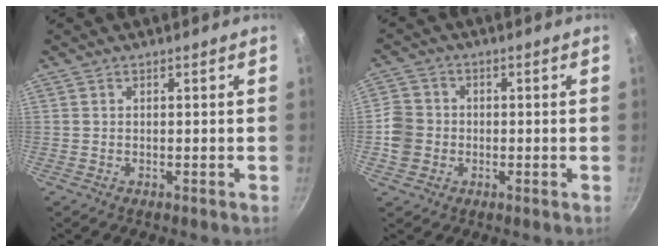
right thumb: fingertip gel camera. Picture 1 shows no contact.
{"total": 5.9, "force": [-1.1, 5.3, 2.2], "torque": [-0.022, 0.017, -0.030]}